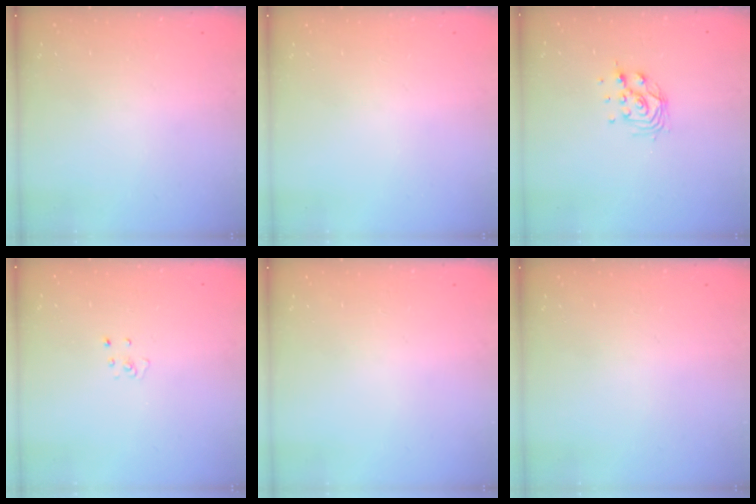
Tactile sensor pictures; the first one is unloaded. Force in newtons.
{"total": 0.0}
{"total": 9.3, "press": 9.2, "slide": 1.3}
{"total": 2.3, "press": 2.3, "slide": 0.2}
{"total": 0.0}
{"total": 0.0}